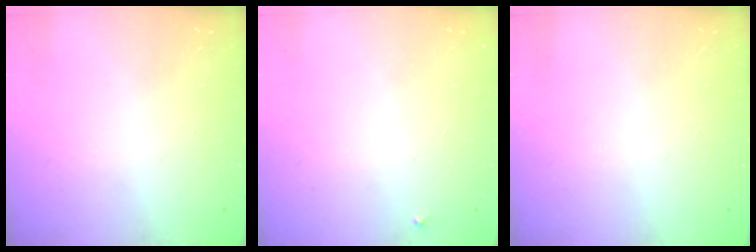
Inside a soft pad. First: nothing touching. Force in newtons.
{"total": 2.1, "press": 2.1, "slide": 0.1}
{"total": 1.6, "press": 1.5, "slide": 0.1}